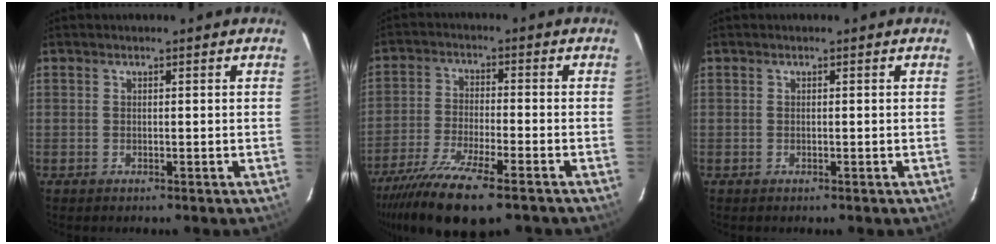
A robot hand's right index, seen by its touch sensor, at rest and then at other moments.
{"total": 15.4, "force": [-11.4, 3.1, 9.9], "torque": [-0.210, -0.045, -0.207]}
{"total": 0.0}